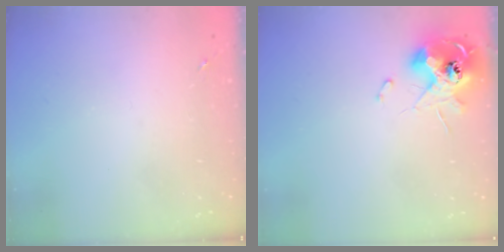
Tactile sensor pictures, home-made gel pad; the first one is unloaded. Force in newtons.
{"total": 12.8, "press": 12.8, "slide": 1.5}